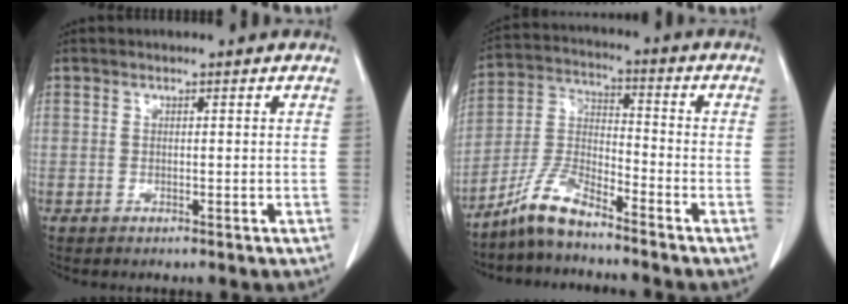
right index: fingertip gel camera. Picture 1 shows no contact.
{"total": 7.4, "force": [-6.3, 1.3, 3.7], "torque": [-0.087, 0.000, -0.129]}